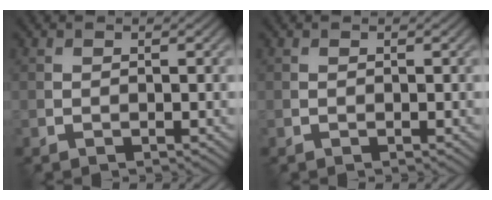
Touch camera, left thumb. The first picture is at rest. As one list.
[{"total": 0.0}]